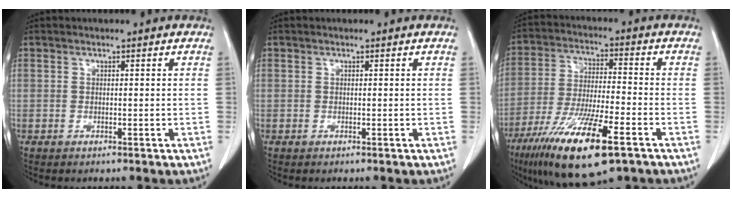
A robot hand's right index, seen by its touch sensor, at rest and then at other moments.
{"total": 0.0}
{"total": 16.6, "force": [-9.5, 2.6, 13.4], "torque": [-0.259, -0.038, -0.167]}